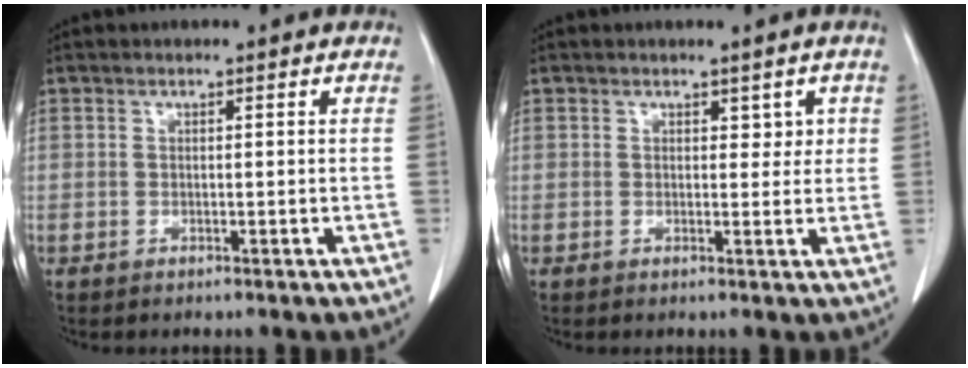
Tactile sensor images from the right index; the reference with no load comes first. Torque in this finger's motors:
{"motor_torque": [-0.16, 0.18, -0.01, 0.00]}